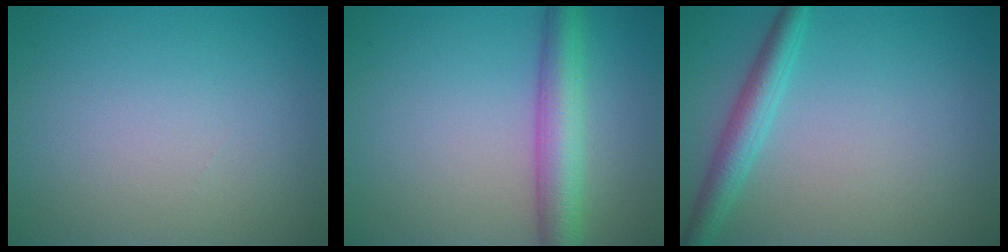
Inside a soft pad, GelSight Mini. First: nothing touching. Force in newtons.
{"total": 5.1, "press": 5.1, "slide": 0.1}
{"total": 3.1, "press": 3.1, "slide": 0.2}